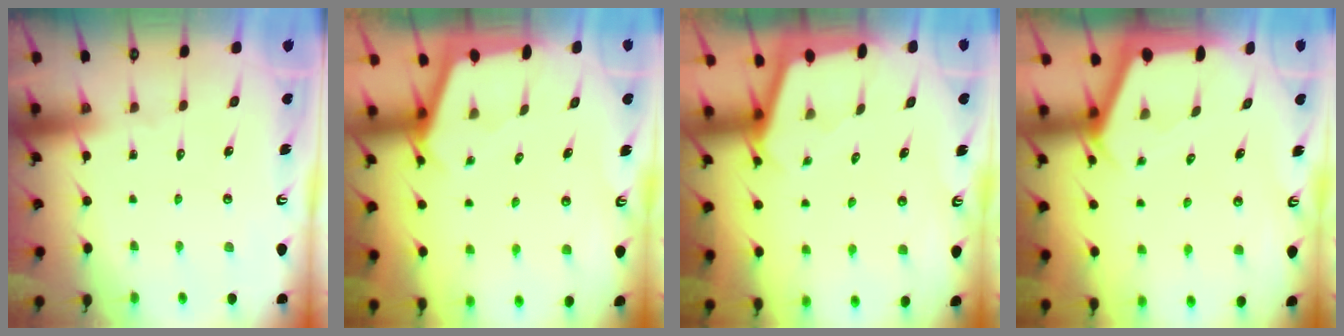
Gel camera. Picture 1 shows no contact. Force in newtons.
{"total": 2.3, "press": 2.3, "slide": 0.3}
{"total": 1.9, "press": 1.9, "slide": 0.1}
{"total": 2.5, "press": 2.5, "slide": 0.3}